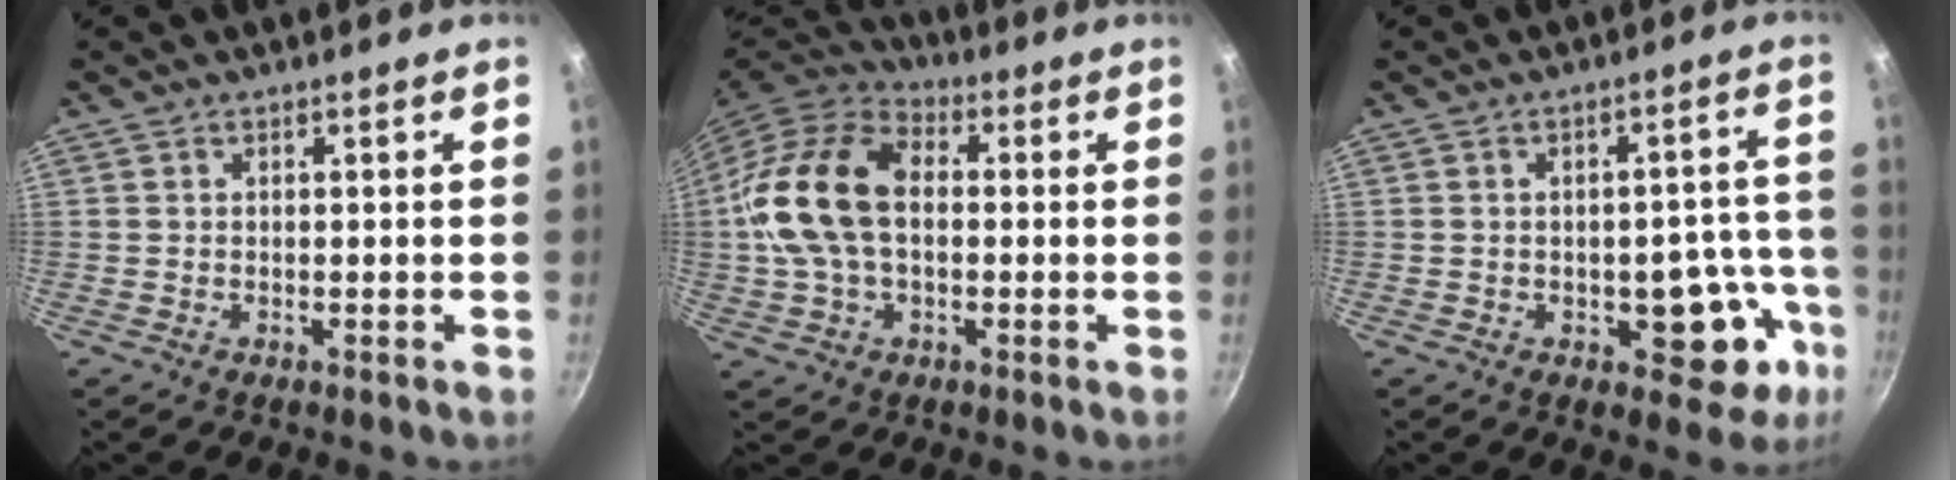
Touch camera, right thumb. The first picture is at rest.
{"total": 17.6, "force": [0.5, 11.6, 13.3], "torque": [-0.241, 0.033, -0.003]}
{"total": 11.6, "force": [-4.0, 6.4, 8.9], "torque": [-0.046, 0.028, -0.046]}